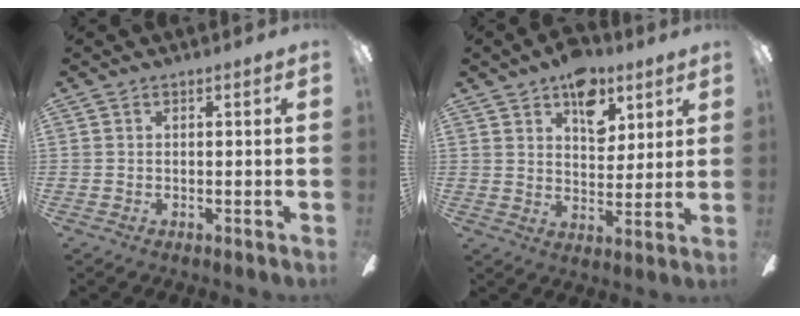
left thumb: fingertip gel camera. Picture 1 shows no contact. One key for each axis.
{"total": 11.0, "fx": 6.6, "fy": 6.6, "fz": 5.9, "tx": -0.067, "ty": -0.022, "tz": 0.114}